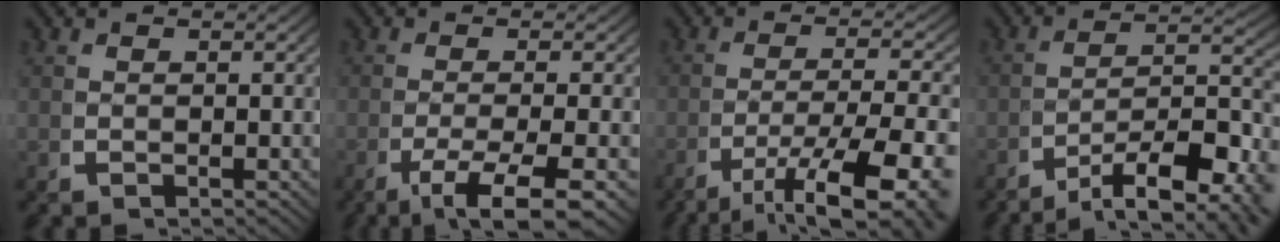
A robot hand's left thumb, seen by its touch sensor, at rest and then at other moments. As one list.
[{"total": 5.8, "force": [-2.7, 2.0, 4.7], "torque": [-0.090, -0.018, -0.033]}, {"total": 9.0, "force": [-3.8, 3.7, 7.2], "torque": [-0.129, -0.030, -0.042]}, {"total": 9.4, "force": [-2.9, 5.1, 7.3], "torque": [-0.110, -0.023, -0.041]}]